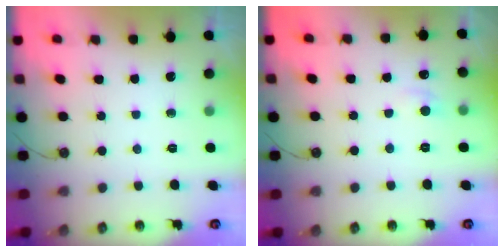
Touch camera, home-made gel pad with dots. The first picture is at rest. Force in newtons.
{"total": 0.7, "press": 0.1, "slide": 0.7}